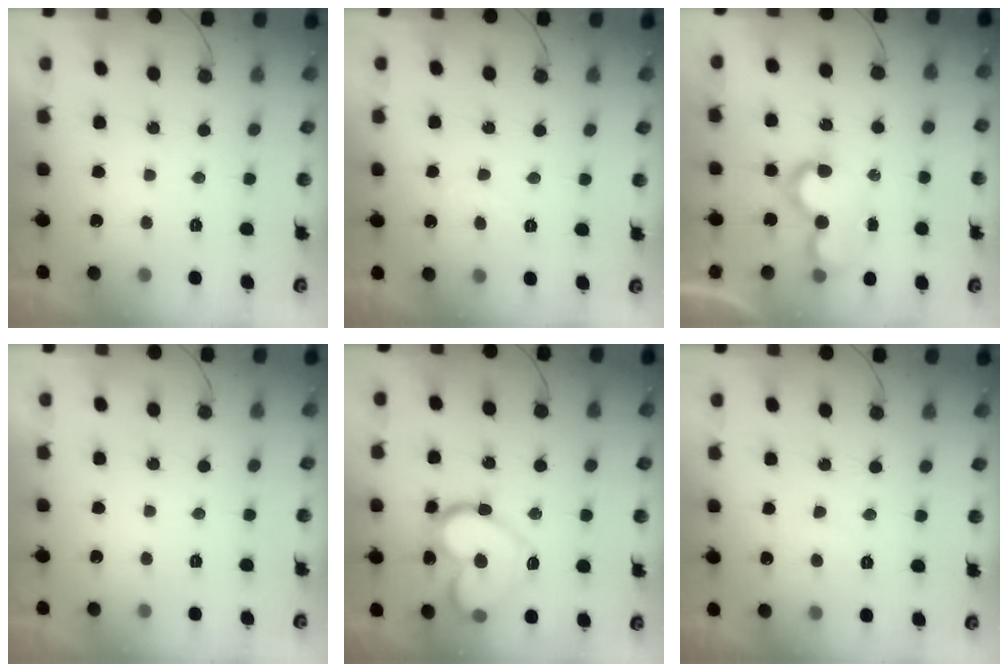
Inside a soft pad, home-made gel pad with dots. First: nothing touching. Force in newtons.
{"total": 4.6, "press": 4.5, "slide": 0.4}
{"total": 8.0, "press": 8.0, "slide": 0.1}
{"total": 0.0}
{"total": 18.2, "press": 18.1, "slide": 1.6}
{"total": 4.8, "press": 4.7, "slide": 0.4}